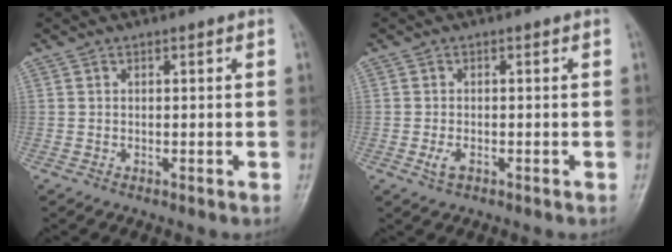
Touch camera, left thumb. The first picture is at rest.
{"total": 2.1, "force": [-0.9, 1.1, 1.6], "torque": [-0.035, 0.000, -0.016]}